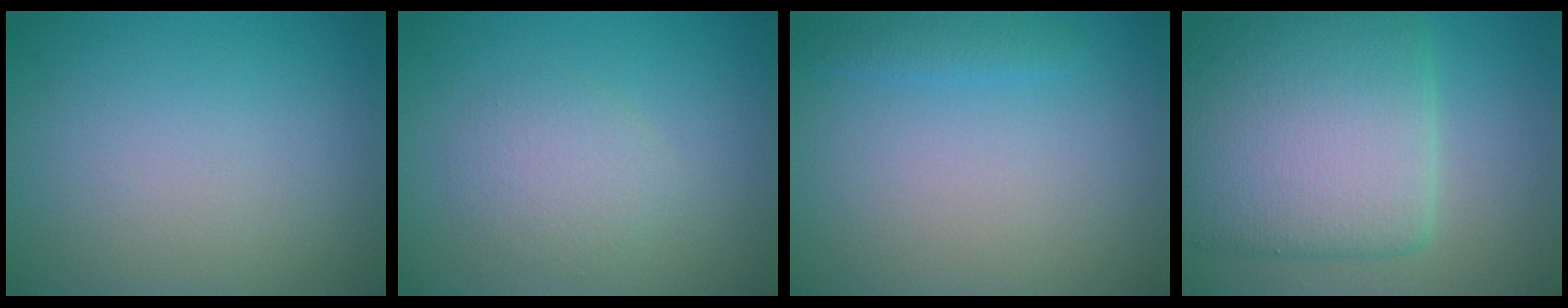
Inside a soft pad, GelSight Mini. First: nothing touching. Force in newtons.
{"total": 2.3, "press": 2.3, "slide": 0.1}
{"total": 1.2, "press": 1.2, "slide": 0.1}
{"total": 10.2, "press": 10.2, "slide": 0.3}